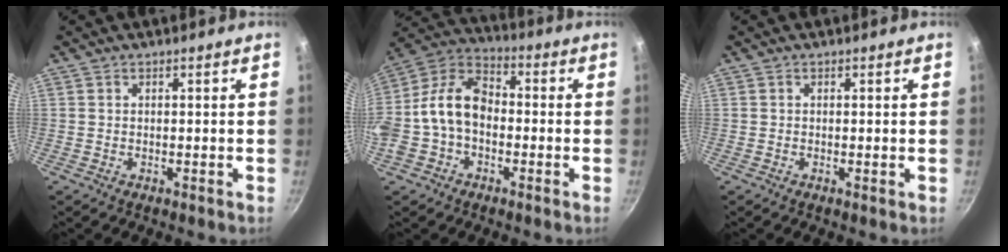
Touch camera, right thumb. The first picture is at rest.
{"total": 13.3, "force": [-1.9, 9.3, 9.2], "torque": [-0.151, 0.047, -0.054]}
{"total": 0.0}